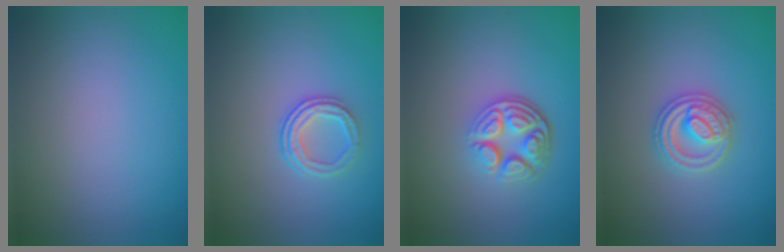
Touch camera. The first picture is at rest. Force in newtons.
{"total": 2.4, "press": 1.7, "slide": 1.7}
{"total": 5.0, "press": 3.5, "slide": 3.5}
{"total": 3.7, "press": 3.7, "slide": 0.4}